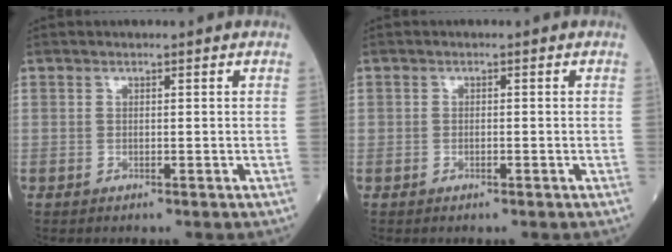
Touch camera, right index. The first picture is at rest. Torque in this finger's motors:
{"motor_torque": [-0.32, 0.04, -0.02, -0.01]}